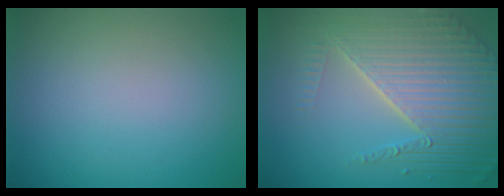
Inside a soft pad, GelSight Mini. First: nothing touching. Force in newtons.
{"total": 8.9, "press": 5.8, "slide": 6.7}